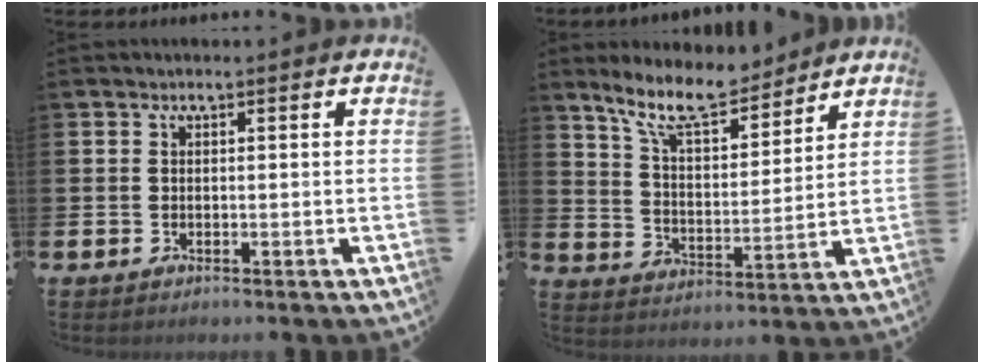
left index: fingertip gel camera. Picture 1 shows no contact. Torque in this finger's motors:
{"motor_torque": [0.31, -0.31, 0.73, 0.21]}